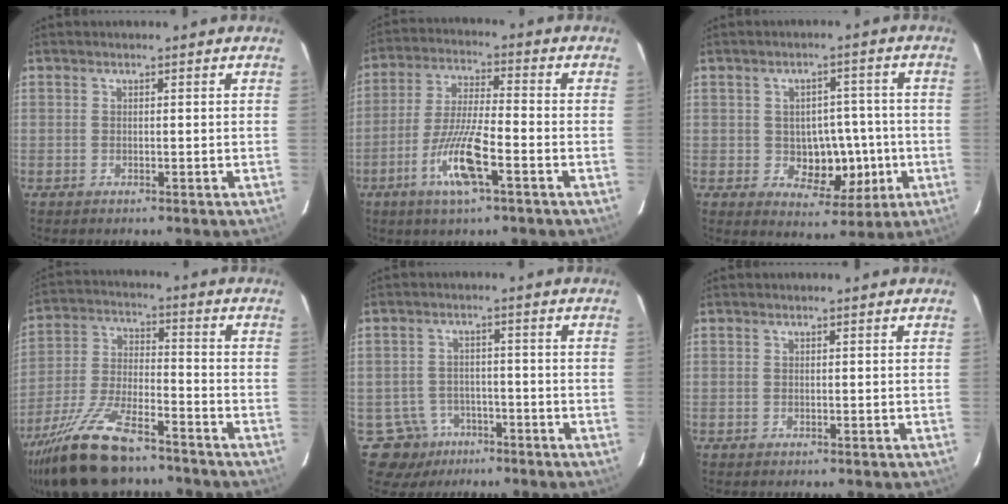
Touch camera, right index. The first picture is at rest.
{"total": 10.5, "force": [-4.6, 1.2, 9.3], "torque": [-0.183, -0.011, -0.086]}
{"total": 7.7, "force": [-1.1, 5.2, 5.7], "torque": [-0.069, 0.012, -0.003]}
{"total": 15.0, "force": [-11.4, 3.6, 9.0], "torque": [-0.192, -0.017, -0.211]}
{"total": 6.8, "force": [-3.7, 5.7, 0.2], "torque": [-0.003, 0.008, -0.050]}
{"total": 0.0}